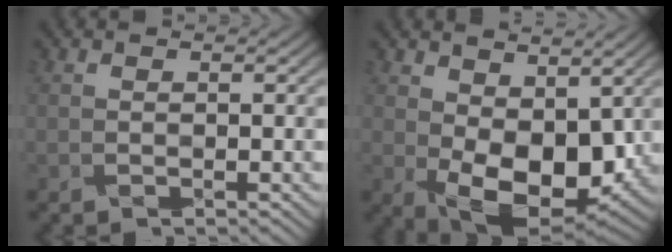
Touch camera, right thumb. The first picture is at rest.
{"total": 11.1, "force": [0.6, 6.4, 9.0], "torque": [-0.161, -0.016, 0.023]}